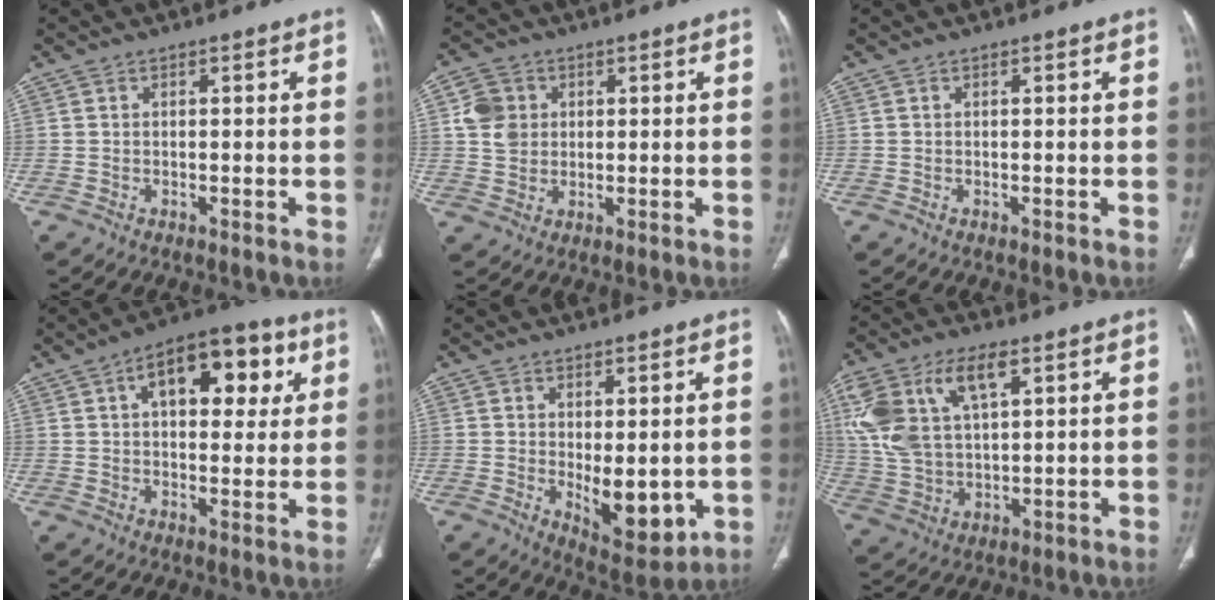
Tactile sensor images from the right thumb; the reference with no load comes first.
{"total": 6.3, "force": [1.5, 5.5, 2.7], "torque": [-0.034, -0.002, 0.027]}
{"total": 0.0}
{"total": 16.0, "force": [5.6, 8.5, 12.3], "torque": [-0.127, 0.009, 0.078]}
{"total": 9.0, "force": [-0.7, 4.3, 7.9], "torque": [-0.088, -0.021, 0.009]}
{"total": 16.4, "force": [6.6, 8.5, 12.4], "torque": [-0.258, 0.000, 0.132]}